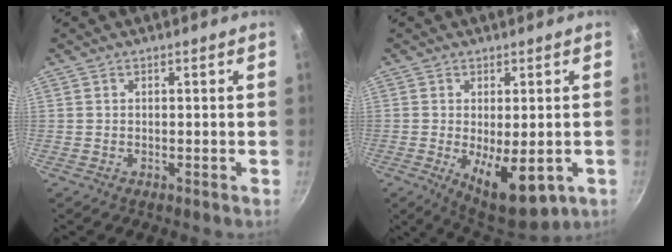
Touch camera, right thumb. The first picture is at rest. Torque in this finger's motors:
{"motor_torque": [-0.17, 0.70, 0.07, -0.02, 0.09]}